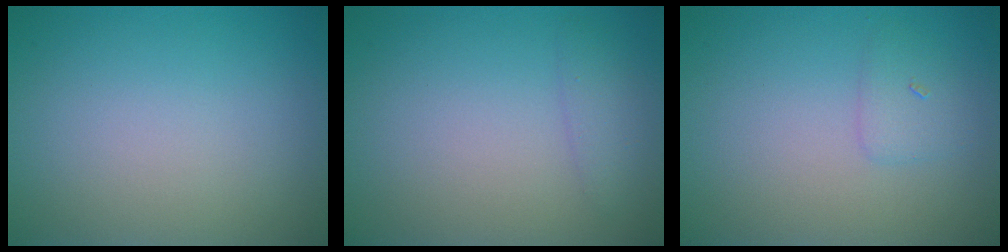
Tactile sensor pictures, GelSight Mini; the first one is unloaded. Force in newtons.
{"total": 1.3, "press": 1.3, "slide": 0.0}
{"total": 1.4, "press": 1.4, "slide": 0.1}